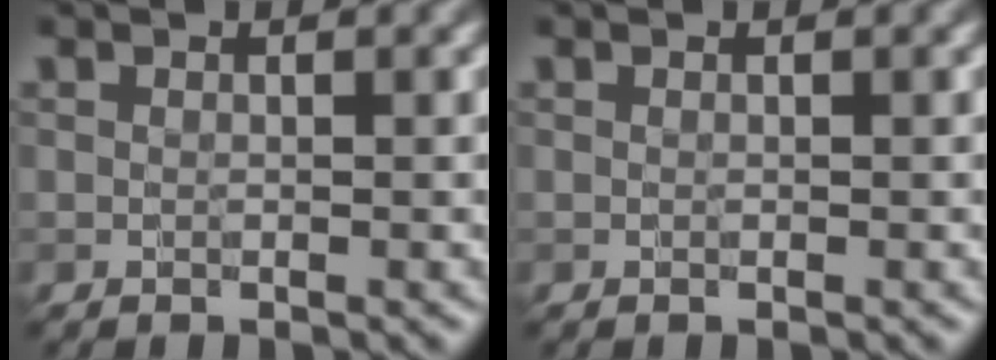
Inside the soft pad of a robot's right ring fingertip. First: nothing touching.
{"total": 0.0}